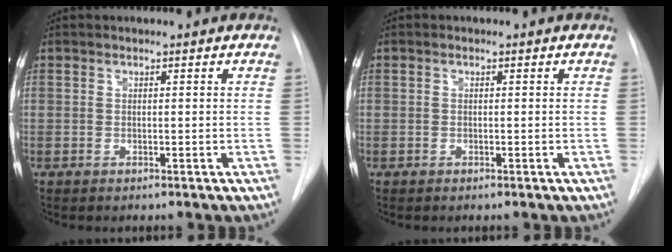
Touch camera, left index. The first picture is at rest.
{"total": 0.0}